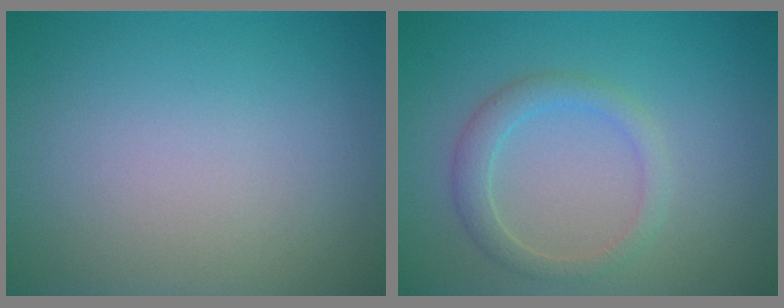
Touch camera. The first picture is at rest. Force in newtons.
{"total": 2.3, "press": 2.3, "slide": 0.1}